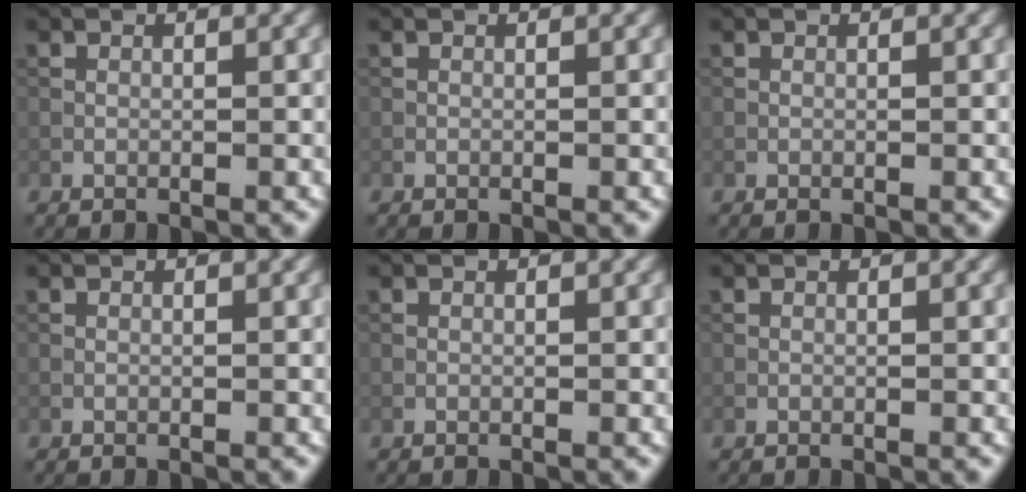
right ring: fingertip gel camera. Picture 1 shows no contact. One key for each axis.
{"total": 0.0}
{"total": 0.0}
{"total": 0.0}
{"total": 0.0}
{"total": 0.0}